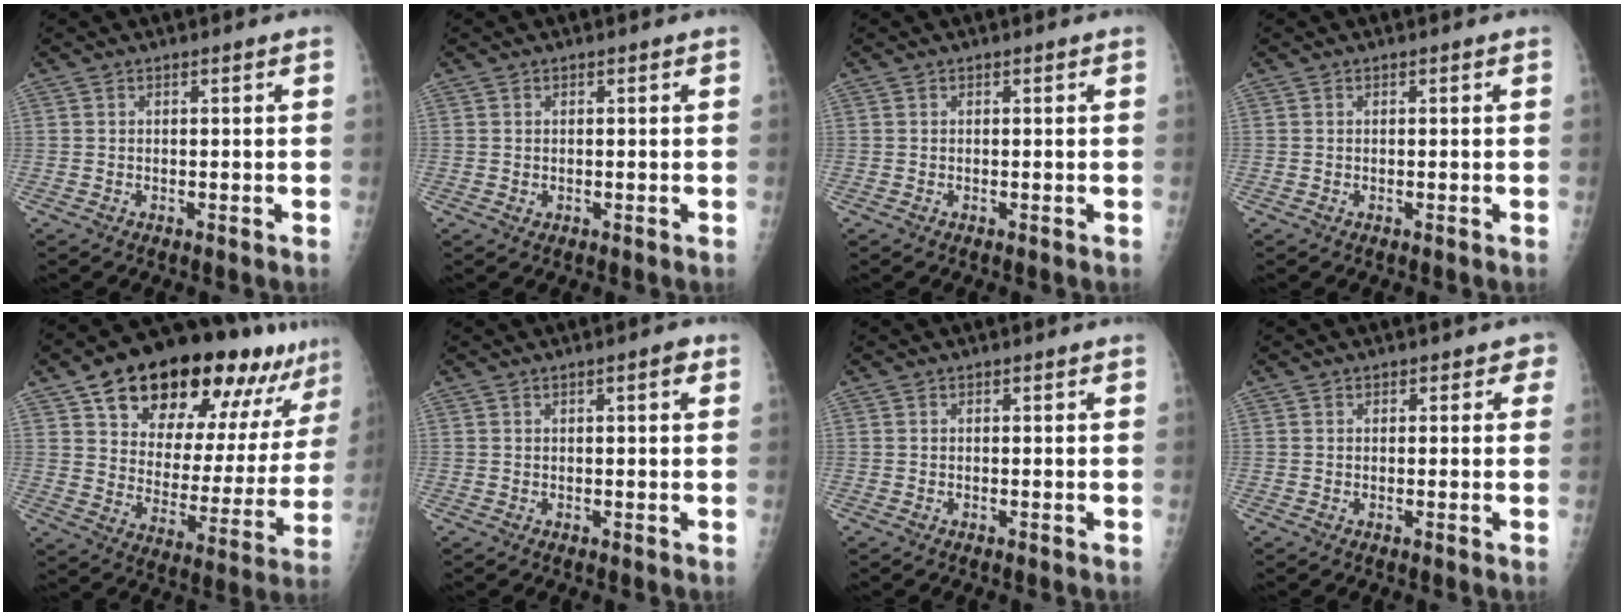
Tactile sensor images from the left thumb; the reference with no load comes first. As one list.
[{"total": 0.5, "force": [0.0, 0.5, 0.1], "torque": [0.000, 0.001, 0.000]}, {"total": 0.0}, {"total": 0.0}, {"total": 26.4, "force": [16.5, 11.6, 17.0], "torque": [-0.213, -0.037, 0.253]}, {"total": 2.2, "force": [0.9, 0.6, 1.9], "torque": [-0.023, 0.001, 0.009]}, {"total": 0.0}, {"total": 1.6, "force": [0.7, 1.3, 0.5], "torque": [0.018, 0.002, 0.000]}]